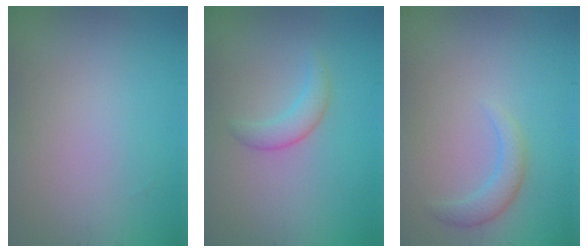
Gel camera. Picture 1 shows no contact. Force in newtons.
{"total": 1.8, "press": 1.8, "slide": 0.1}
{"total": 1.9, "press": 1.9, "slide": 0.1}